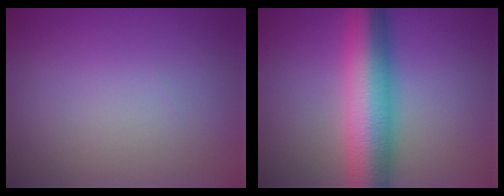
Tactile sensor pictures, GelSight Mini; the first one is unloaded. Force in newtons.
{"total": 9.9, "press": 9.9, "slide": 0.2}